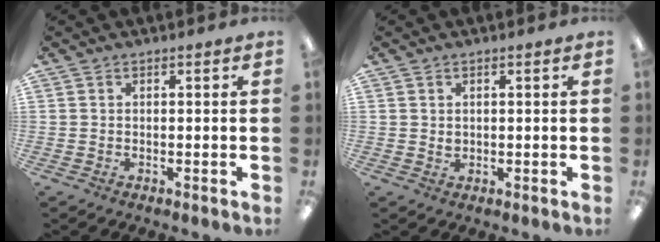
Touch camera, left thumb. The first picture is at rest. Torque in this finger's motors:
{"motor_torque": [-0.17, 0.08, 0.08, -0.07, 0.00]}